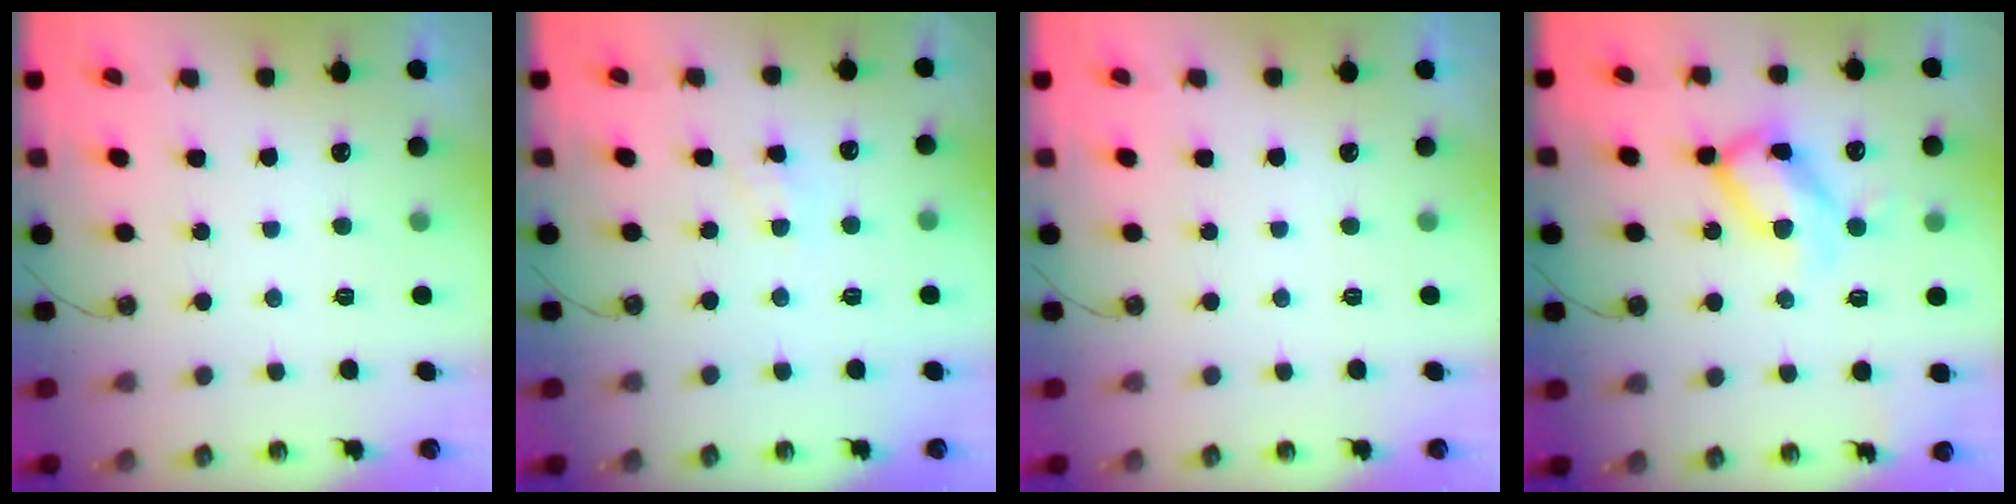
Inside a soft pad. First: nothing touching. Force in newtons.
{"total": 4.2, "press": 4.1, "slide": 0.6}
{"total": 0.0}
{"total": 12.2, "press": 12.1, "slide": 1.2}